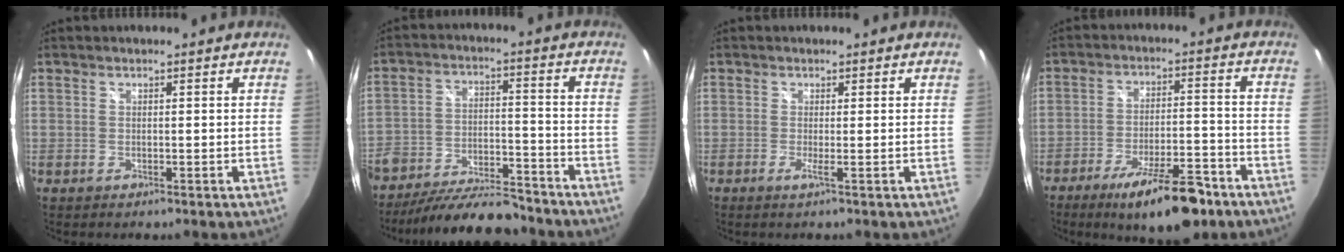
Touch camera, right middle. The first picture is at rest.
{"total": 16.6, "force": [-13.5, 5.8, 7.6], "torque": [-0.156, -0.015, -0.199]}
{"total": 0.9, "force": [0.0, -0.4, 0.8], "torque": [-0.018, -0.006, -0.004]}
{"total": 14.2, "force": [-9.9, 3.9, 9.5], "torque": [-0.160, -0.010, -0.146]}